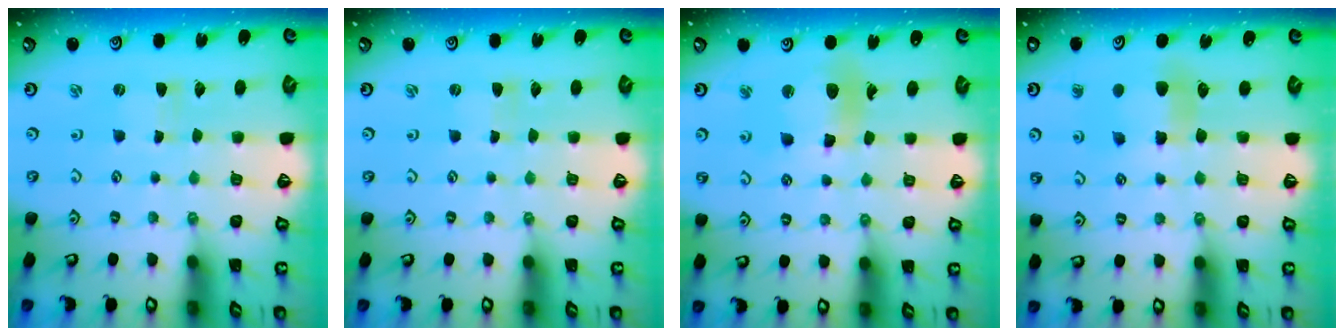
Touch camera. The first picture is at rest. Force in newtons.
{"total": 0.0}
{"total": 11.5, "press": 11.2, "slide": 2.7}
{"total": 6.0, "press": 5.9, "slide": 0.6}